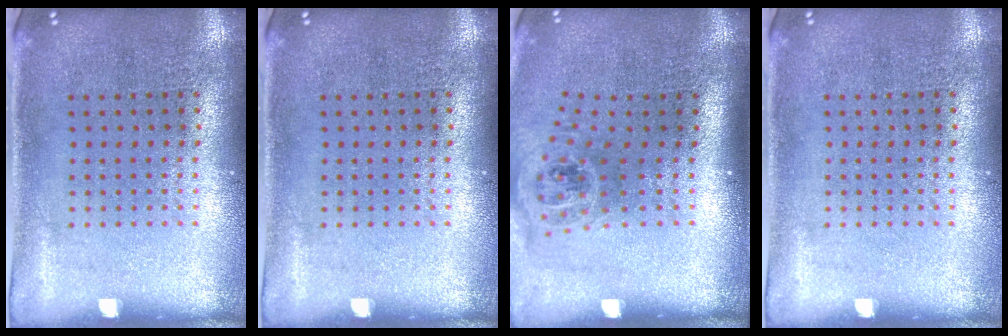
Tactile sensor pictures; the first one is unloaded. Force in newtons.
{"total": 0.0}
{"total": 1.3, "press": 1.0, "slide": 0.8}
{"total": 0.0}